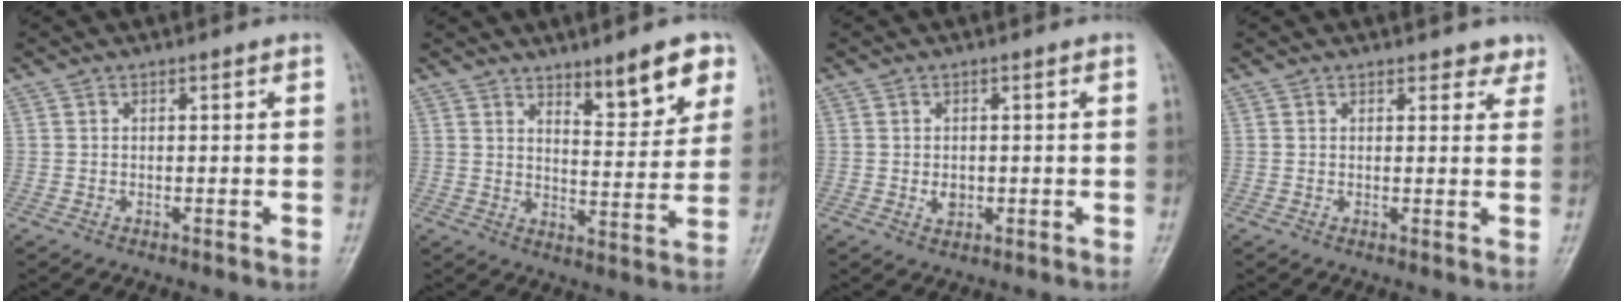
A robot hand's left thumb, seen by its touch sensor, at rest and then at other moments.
{"total": 10.4, "force": [6.4, 3.2, 7.6], "torque": [-0.081, -0.041, 0.095]}
{"total": 2.3, "force": [-0.3, 1.7, 1.5], "torque": [-0.015, 0.002, -0.001]}
{"total": 3.1, "force": [2.5, 1.5, 0.9], "torque": [0.017, -0.011, 0.022]}